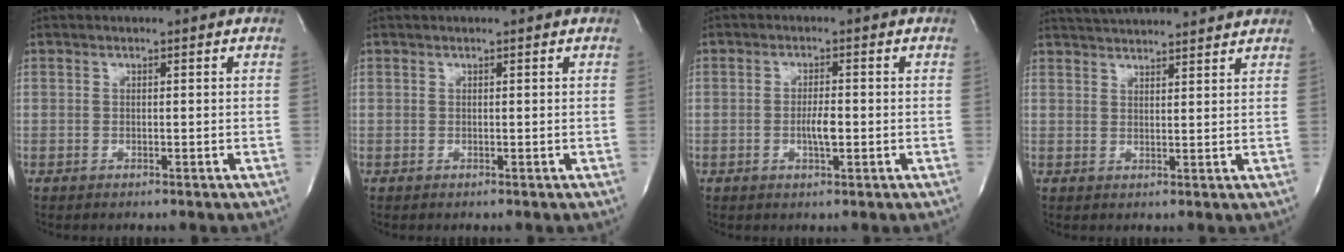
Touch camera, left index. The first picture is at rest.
{"total": 1.4, "force": [1.3, -0.1, 0.5], "torque": [-0.011, 0.014, 0.017]}
{"total": 2.7, "force": [-0.8, 0.6, 2.6], "torque": [-0.054, -0.006, -0.011]}
{"total": 12.7, "force": [12.0, 1.0, 4.1], "torque": [-0.075, 0.032, 0.168]}